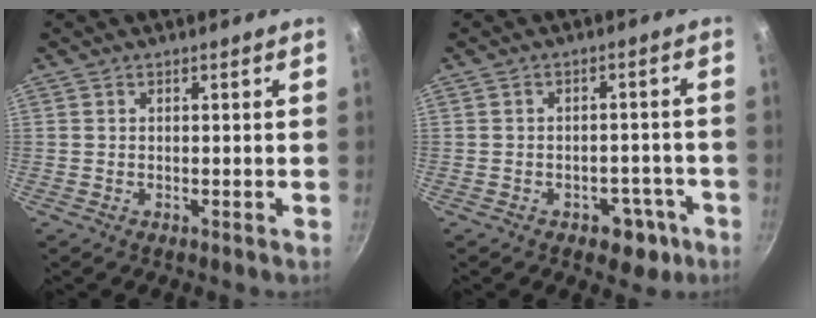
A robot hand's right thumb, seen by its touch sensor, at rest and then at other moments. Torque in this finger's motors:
{"motor_torque": [-0.30, 0.54, -0.12, 0.07, 0.04]}